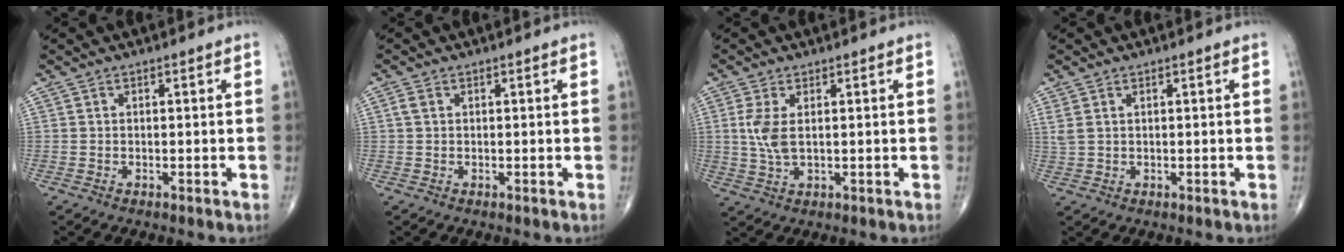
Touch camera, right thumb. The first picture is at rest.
{"total": 1.3, "force": [0.4, 0.9, 0.9], "torque": [-0.022, 0.006, 0.009]}
{"total": 5.0, "force": [0.9, 2.2, 4.4], "torque": [-0.105, -0.004, 0.023]}
{"total": 2.3, "force": [1.0, 1.2, 1.7], "torque": [-0.053, 0.011, 0.030]}